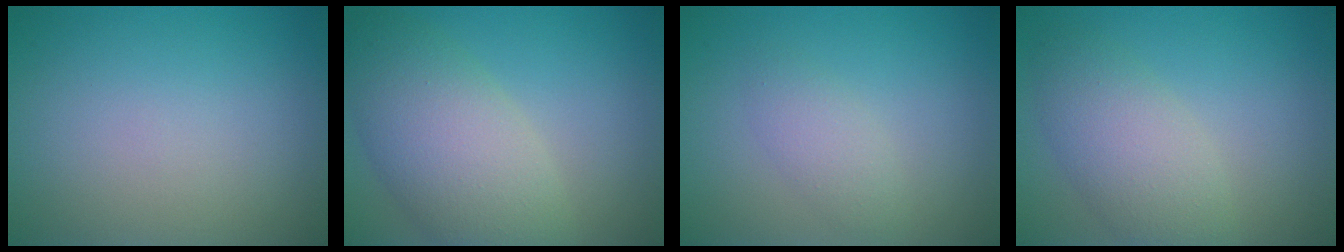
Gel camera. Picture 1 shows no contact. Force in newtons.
{"total": 7.3, "press": 7.3, "slide": 0.5}
{"total": 1.9, "press": 1.9, "slide": 0.1}
{"total": 4.5, "press": 4.5, "slide": 0.2}